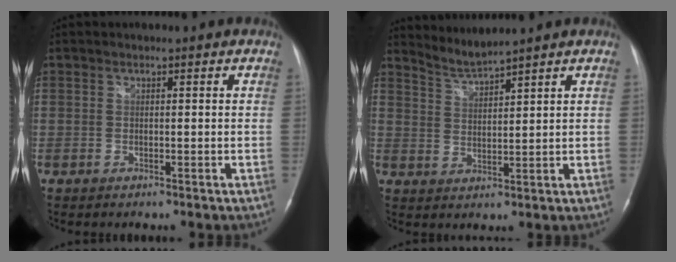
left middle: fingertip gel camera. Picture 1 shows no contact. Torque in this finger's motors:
{"motor_torque": [-0.25, -0.31, -0.19, 0.00]}